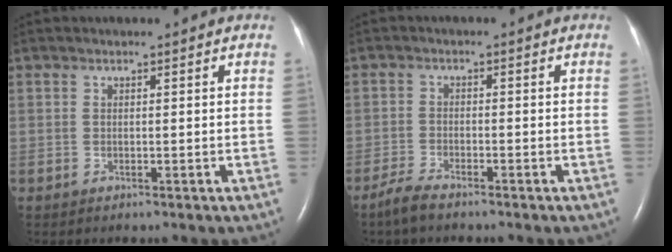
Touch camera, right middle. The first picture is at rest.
{"total": 3.1, "force": [-2.7, 0.4, 1.5], "torque": [-0.043, -0.008, -0.055]}